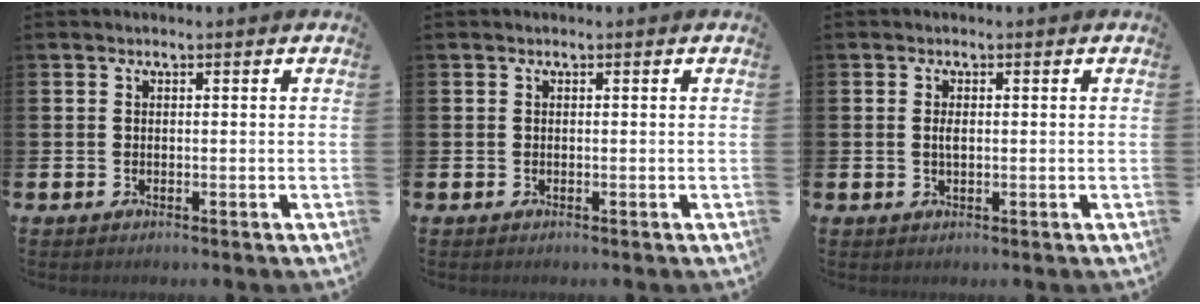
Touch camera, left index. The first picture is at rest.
{"total": 0.0}
{"total": 1.2, "force": [0.0, 0.5, 1.1], "torque": [-0.022, 0.003, -0.002]}